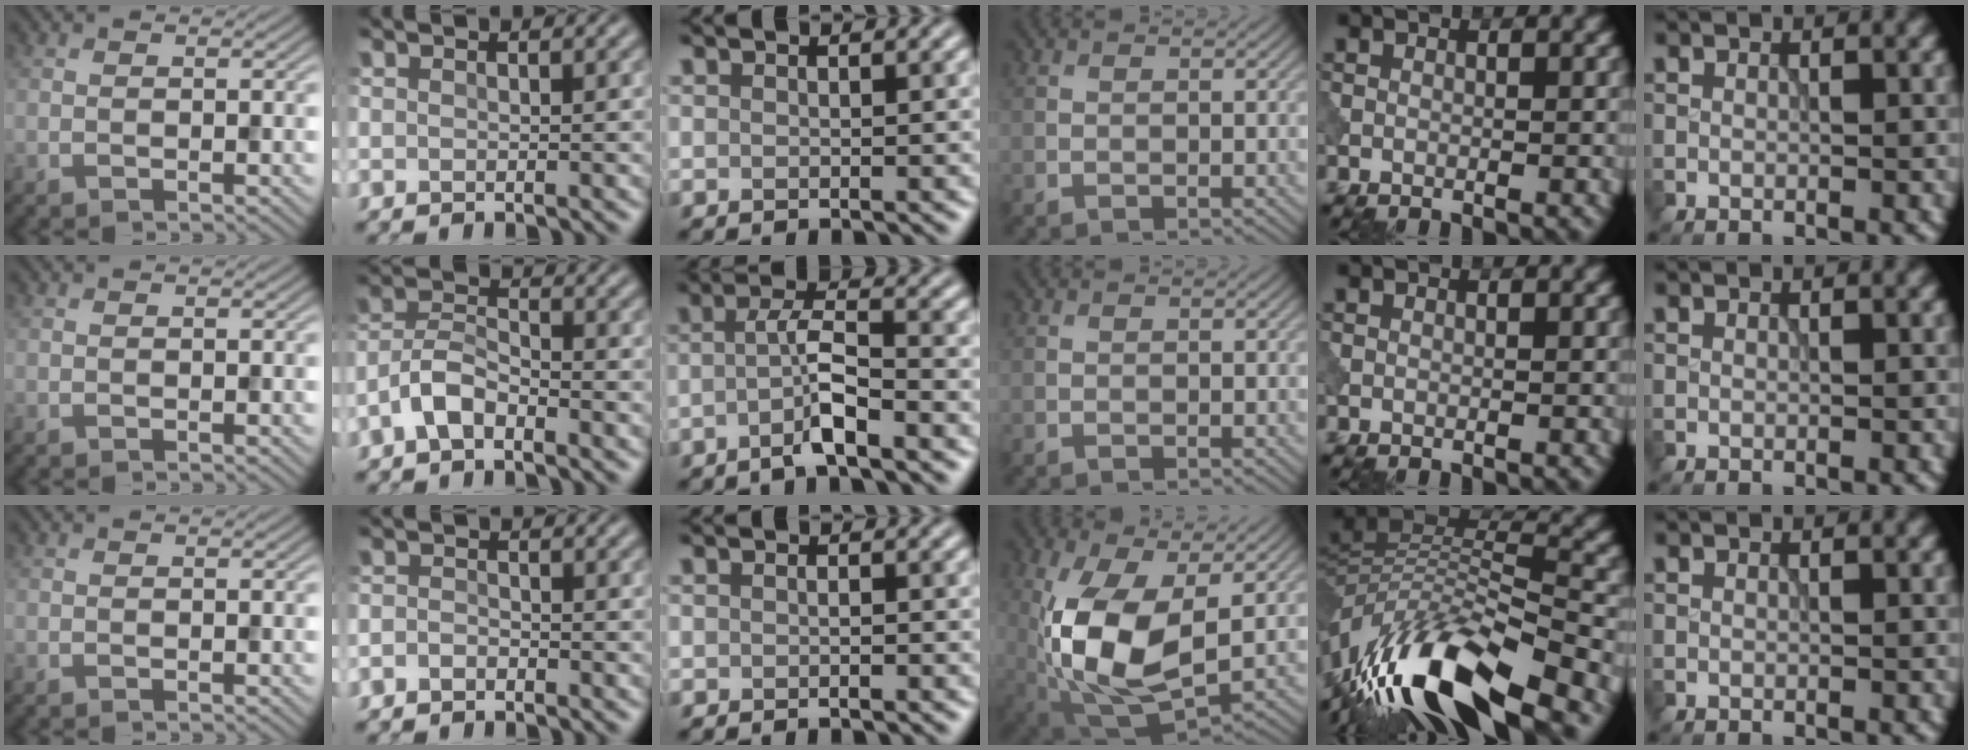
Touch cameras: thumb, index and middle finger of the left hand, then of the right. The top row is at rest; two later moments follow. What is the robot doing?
{"motion": "extract", "object": "peg toy"}